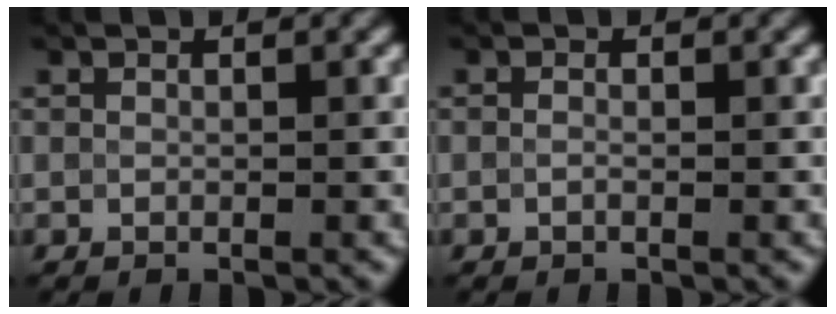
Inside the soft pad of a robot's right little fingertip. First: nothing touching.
{"total": 0.0}